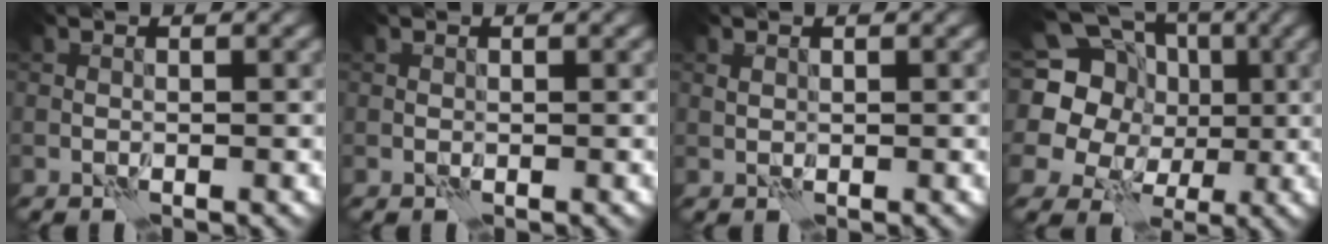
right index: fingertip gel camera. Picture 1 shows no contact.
{"total": 0.0}
{"total": 0.6, "force": [0.3, 0.4, 0.2], "torque": [-0.008, 0.000, 0.008]}
{"total": 19.2, "force": [4.6, 16.7, 8.2], "torque": [-0.179, 0.025, 0.049]}